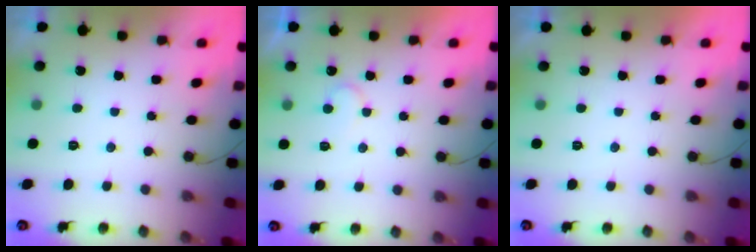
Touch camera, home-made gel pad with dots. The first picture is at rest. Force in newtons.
{"total": 7.0, "press": 6.9, "slide": 0.5}
{"total": 1.9, "press": 1.9, "slide": 0.1}